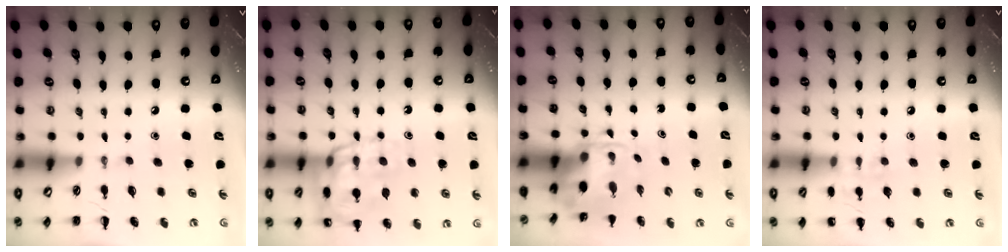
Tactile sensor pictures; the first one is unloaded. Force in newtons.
{"total": 17.7, "press": 17.6, "slide": 1.9}
{"total": 3.8, "press": 3.7, "slide": 0.8}
{"total": 7.2, "press": 6.9, "slide": 2.1}